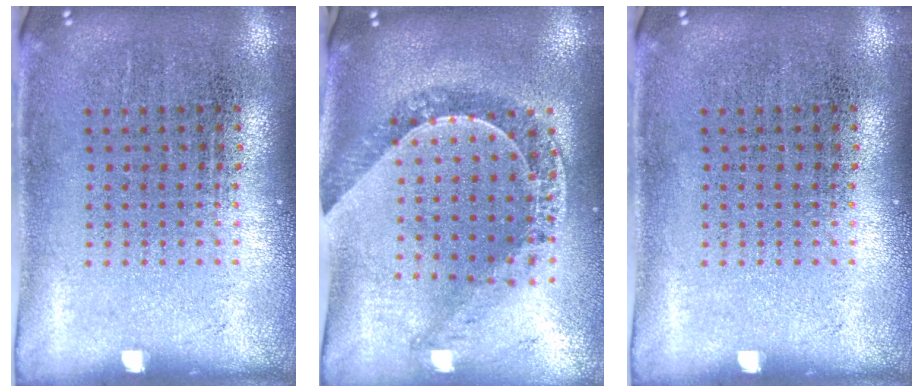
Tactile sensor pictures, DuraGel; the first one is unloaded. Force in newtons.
{"total": 1.0, "press": 1.0, "slide": 0.1}
{"total": 0.0}